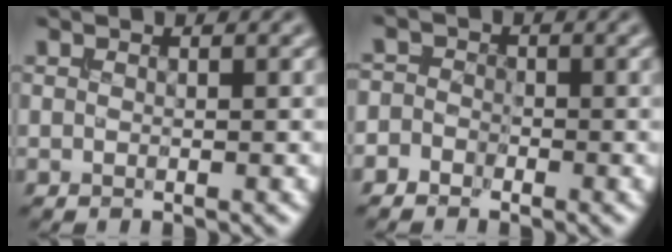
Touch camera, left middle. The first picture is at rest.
{"total": 2.0, "force": [-1.2, 1.6, 0.0], "torque": [0.023, 0.011, -0.034]}